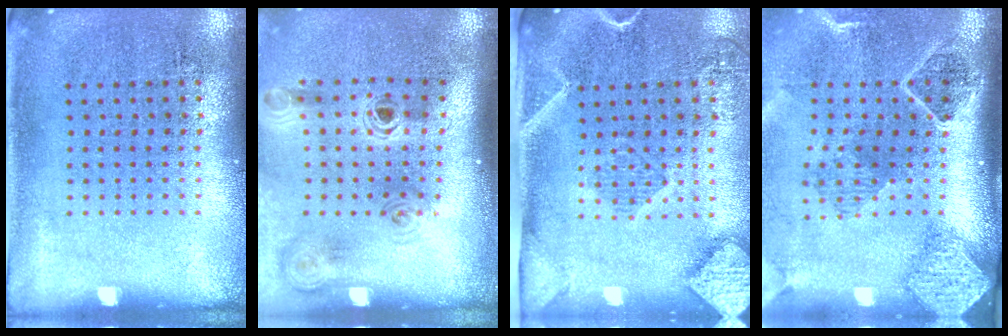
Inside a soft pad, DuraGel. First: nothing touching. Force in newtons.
{"total": 1.4, "press": 1.2, "slide": 0.8}
{"total": 2.5, "press": 1.9, "slide": 1.7}
{"total": 2.7, "press": 2.0, "slide": 1.9}